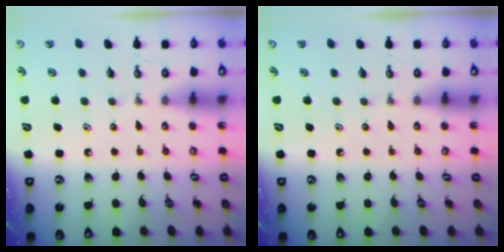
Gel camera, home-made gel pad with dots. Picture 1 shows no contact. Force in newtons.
{"total": 0.0}